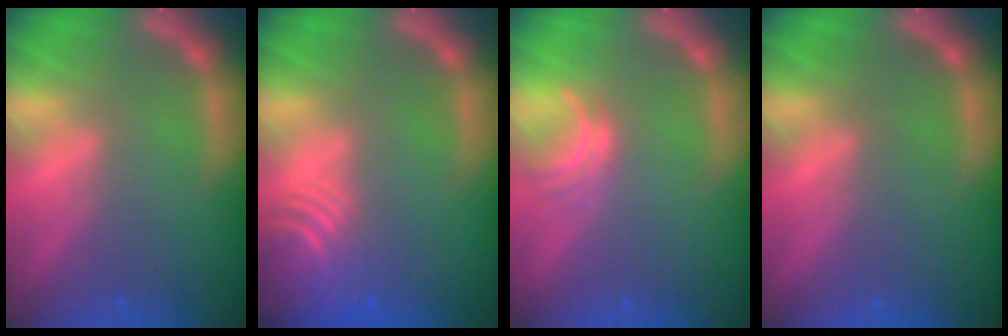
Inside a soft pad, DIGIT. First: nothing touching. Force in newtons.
{"total": 7.0}
{"total": 2.0}
{"total": 0.0}